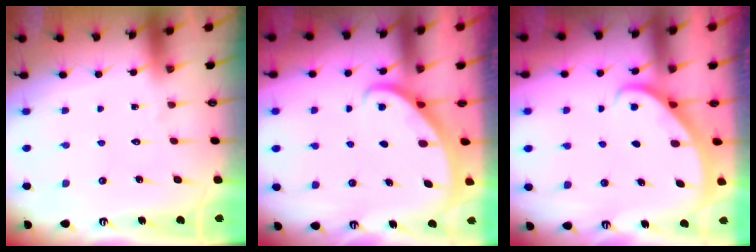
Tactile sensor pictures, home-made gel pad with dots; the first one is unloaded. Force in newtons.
{"total": 1.8, "press": 1.8, "slide": 0.1}
{"total": 2.1, "press": 2.1, "slide": 0.1}